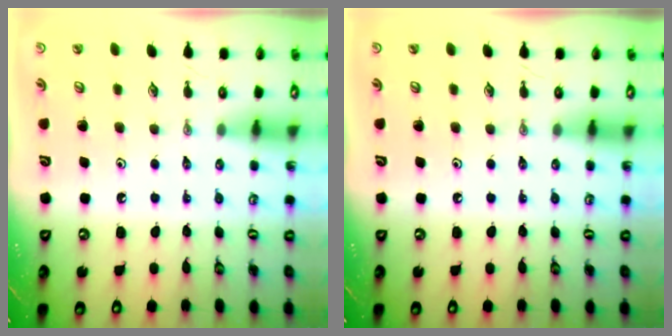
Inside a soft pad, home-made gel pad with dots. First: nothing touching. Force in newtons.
{"total": 0.0}